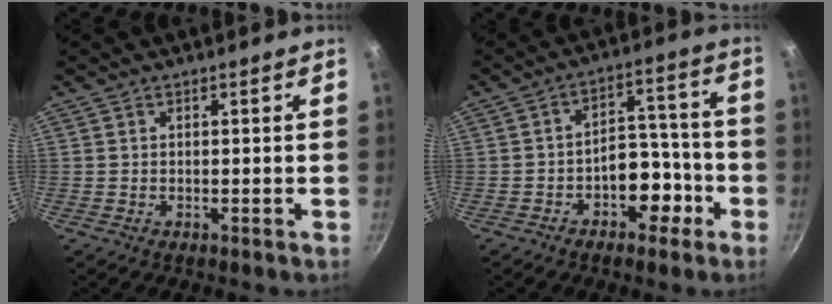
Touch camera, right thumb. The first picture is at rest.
{"total": 9.0, "force": [-4.2, 5.9, 5.4], "torque": [-0.028, 0.062, -0.053]}